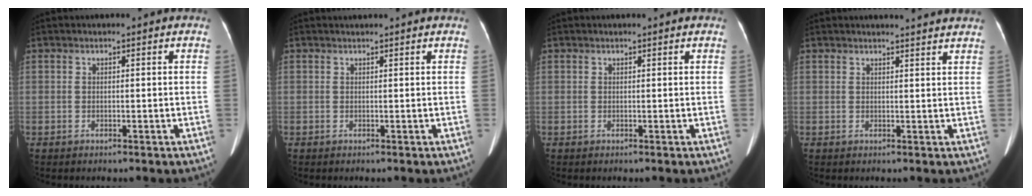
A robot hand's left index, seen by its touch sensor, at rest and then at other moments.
{"total": 1.8, "force": [1.7, 0.1, 0.4], "torque": [-0.008, 0.026, 0.023]}
{"total": 0.8, "force": [0.8, 0.0, 0.2], "torque": [-0.011, 0.004, 0.008]}
{"total": 5.2, "force": [5.0, -0.2, 1.3], "torque": [-0.017, 0.002, 0.043]}